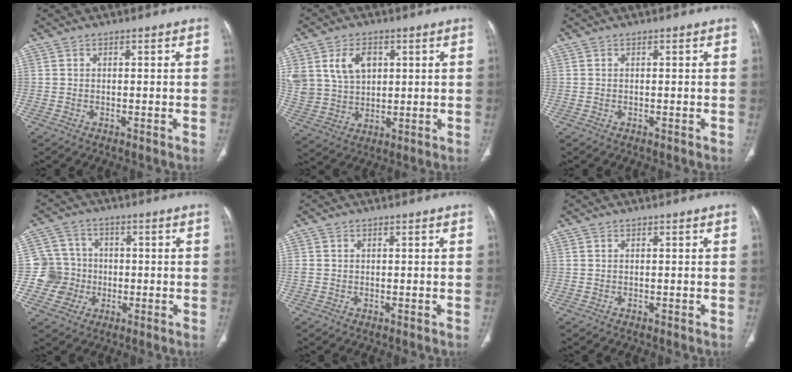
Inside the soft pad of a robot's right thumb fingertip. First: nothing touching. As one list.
[{"total": 11.3, "force": [4.0, 8.2, 6.7], "torque": [-0.118, -0.011, 0.091]}, {"total": 0.0}, {"total": 8.0, "force": [-1.4, 7.9, 0.8], "torque": [0.022, 0.016, -0.029]}, {"total": 1.0, "force": [0.1, 1.0, 0.4], "torque": [-0.001, 0.002, 0.004]}, {"total": 0.0}]